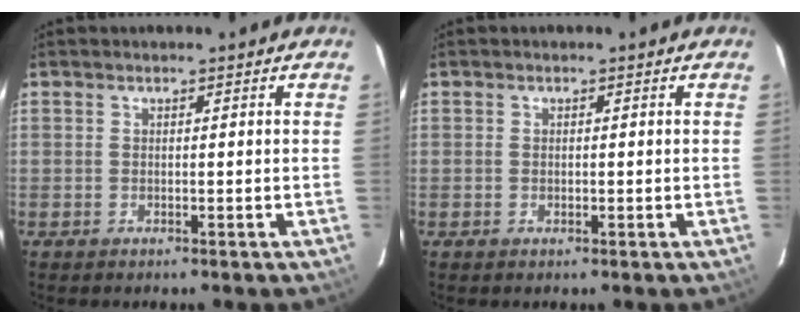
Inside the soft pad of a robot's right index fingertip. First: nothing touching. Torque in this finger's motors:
{"motor_torque": [-0.32, 0.68, -0.12, -0.10]}